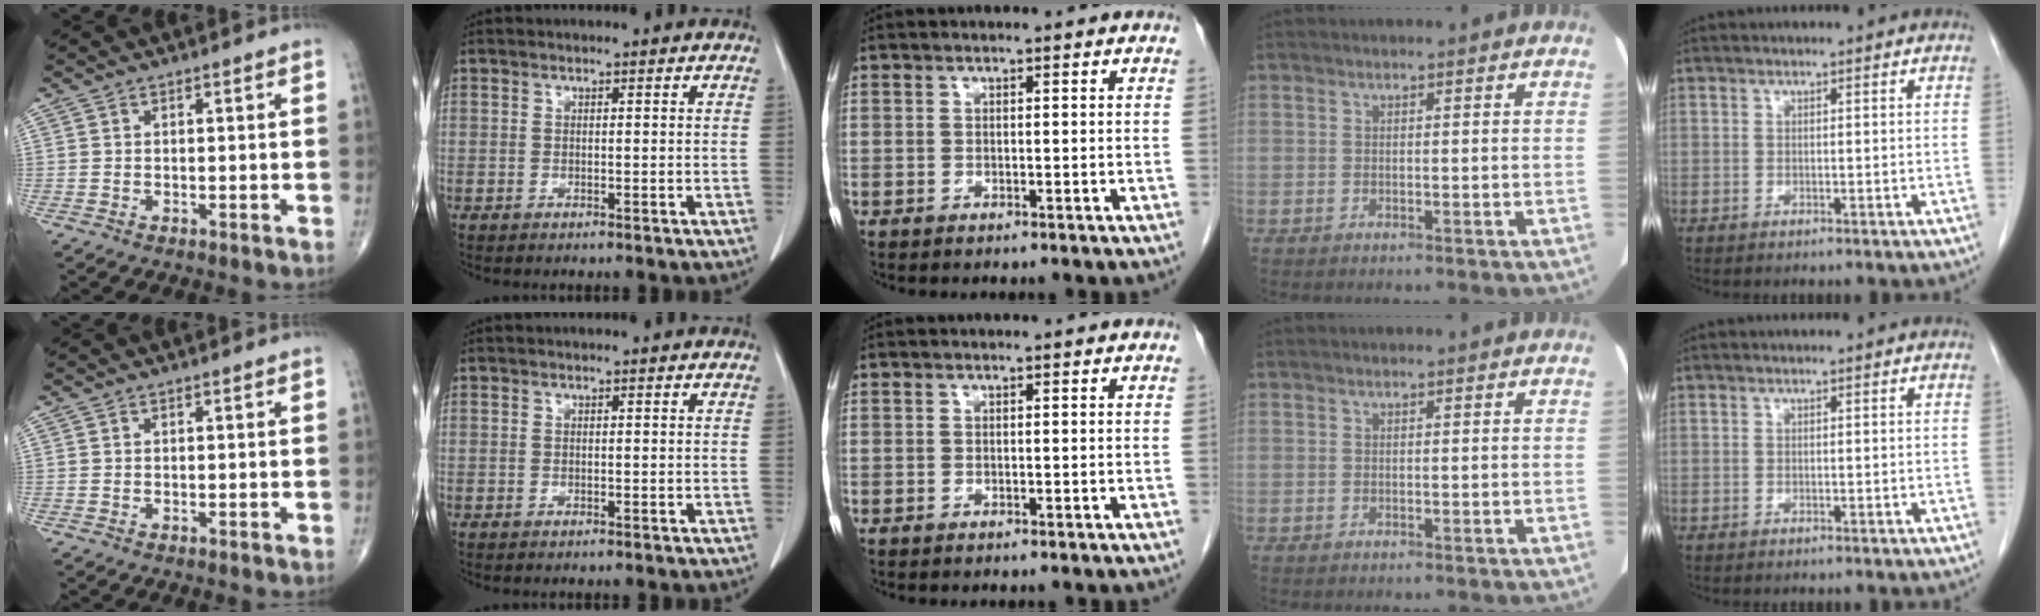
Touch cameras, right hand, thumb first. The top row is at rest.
{}